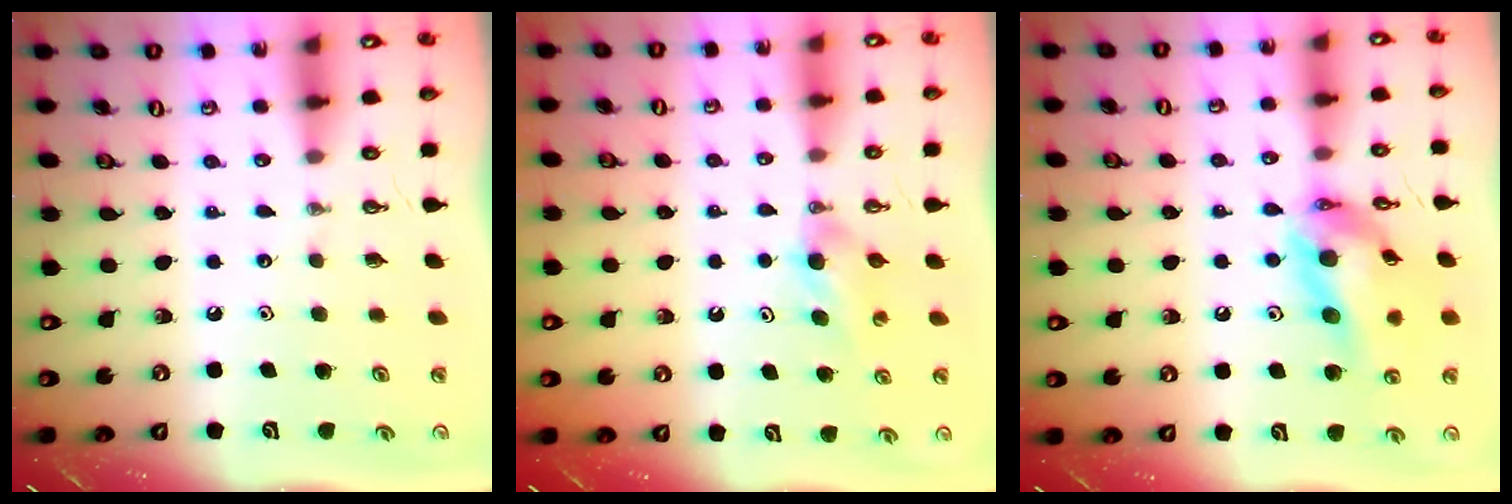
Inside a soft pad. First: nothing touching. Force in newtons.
{"total": 4.2, "press": 4.2, "slide": 0.7}
{"total": 15.7, "press": 15.6, "slide": 2.0}